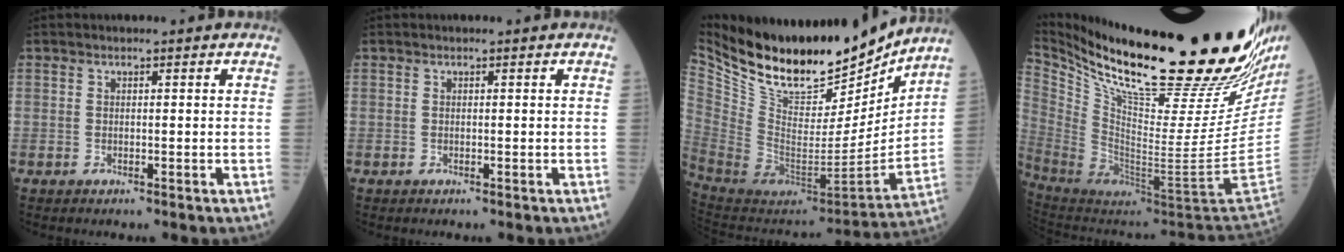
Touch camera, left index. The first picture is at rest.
{"total": 0.0}
{"total": 25.1, "force": [20.7, 8.1, 11.6], "torque": [-0.229, -0.033, 0.349]}
{"total": 35.6, "force": [25.6, 2.0, 24.7], "torque": [-0.355, -0.070, 0.395]}